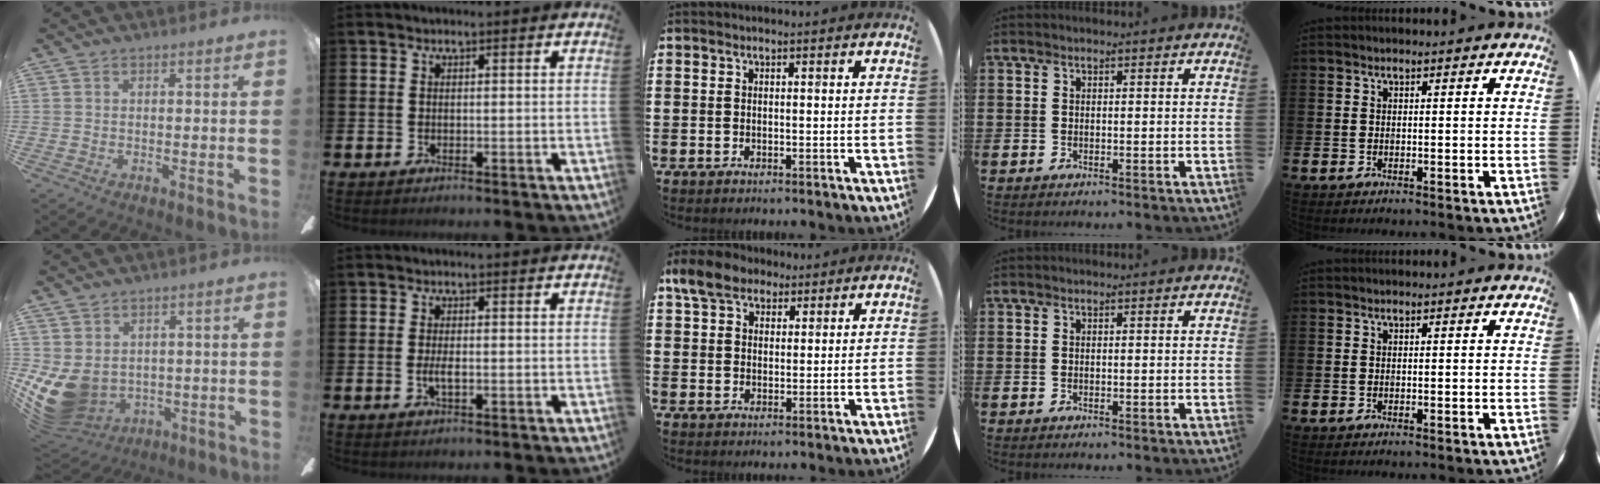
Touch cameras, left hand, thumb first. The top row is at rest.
{"thumb": {"total": 10.6, "force": [-1.0, 8.6, 6.1], "torque": [-0.152, -0.009, -0.011]}, "index": {"total": 1.9, "force": [-0.2, 0.6, 1.8], "torque": [-0.037, 0.001, -0.003]}, "middle": {"total": 5.9, "force": [4.4, 3.4, 2.1], "torque": [-0.049, 0.006, 0.082]}}